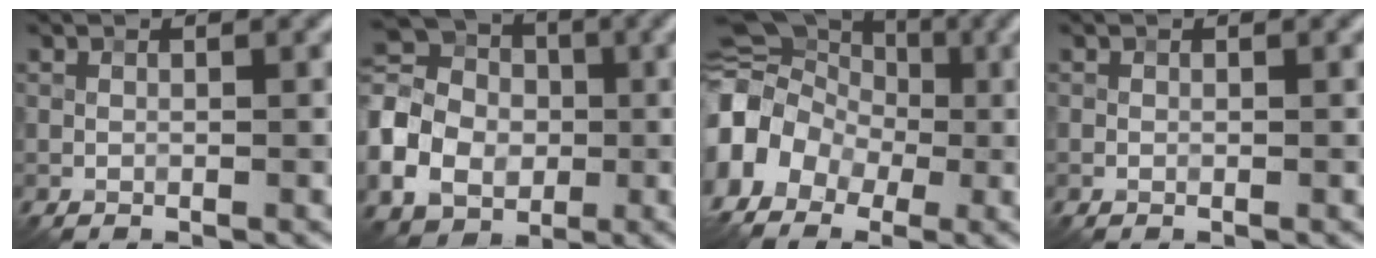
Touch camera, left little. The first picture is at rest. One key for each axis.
{"total": 9.7, "fx": -2.0, "fy": 8.1, "fz": 5.1, "tx": -0.138, "ty": -0.006, "tz": -0.047}
{"total": 7.2, "fx": -1.5, "fy": 6.3, "fz": 3.2, "tx": -0.047, "ty": 0.015, "tz": -0.049}
{"total": 0.0}